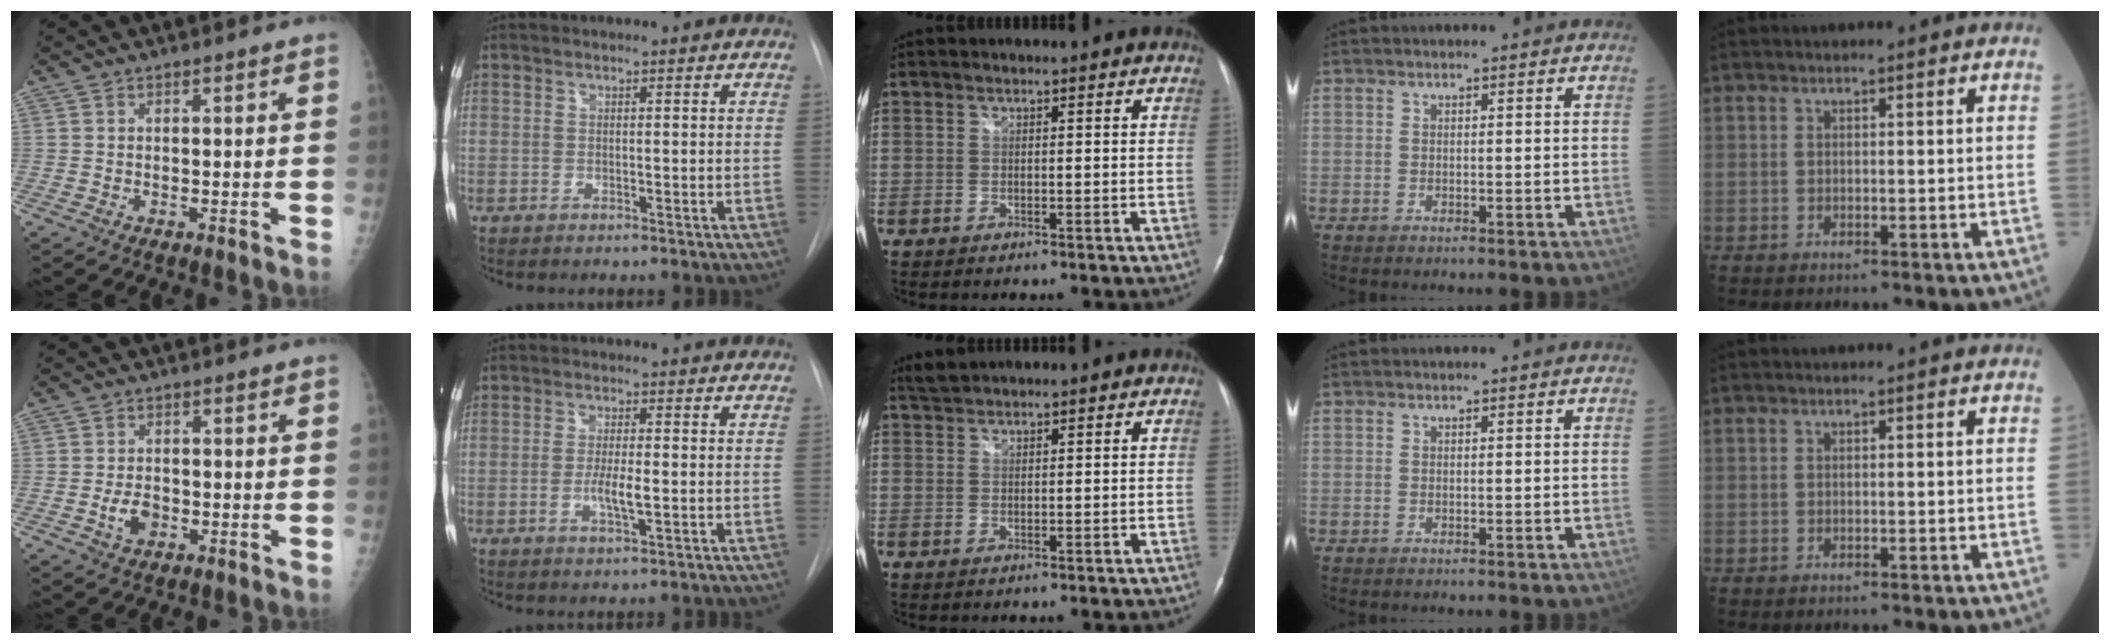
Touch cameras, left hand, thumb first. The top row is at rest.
{"thumb": {"total": 3.7, "force": [-1.2, 2.5, 2.5], "torque": [-0.041, 0.005, -0.018]}, "index": {"total": 3.6, "force": [-0.7, 0.5, 3.4], "torque": [-0.068, -0.006, -0.012]}, "middle": {"total": 1.7, "force": [1.7, 0.1, 0.2], "torque": [-0.010, 0.011, 0.037]}}